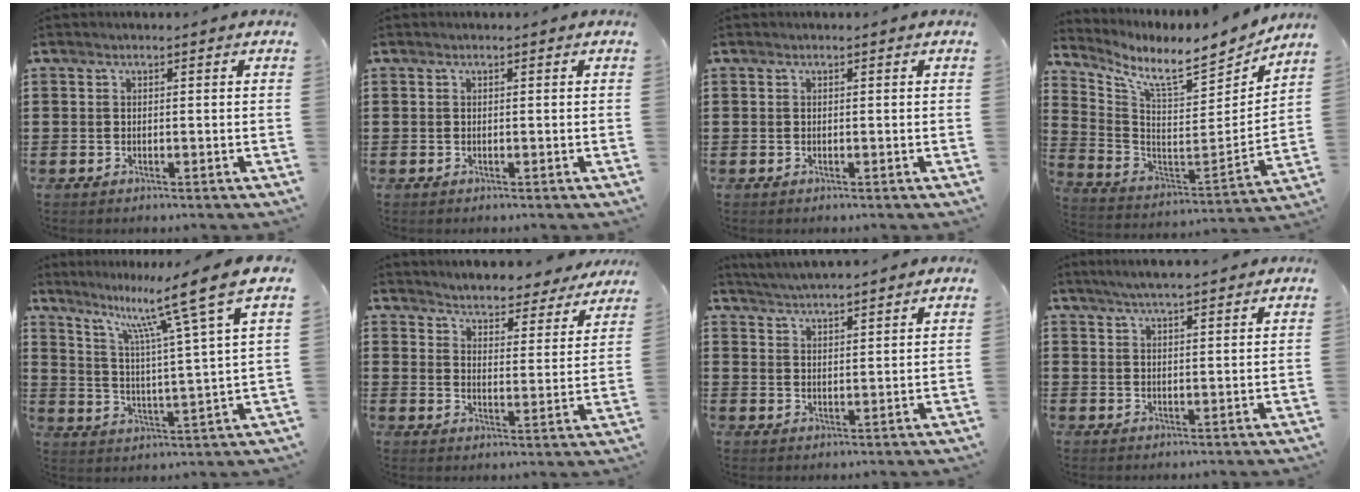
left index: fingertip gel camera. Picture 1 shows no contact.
{"total": 0.0}
{"total": 0.0}
{"total": 8.8, "force": [7.8, 0.9, 4.1], "torque": [-0.103, -0.069, 0.123]}
{"total": 12.2, "force": [9.0, -0.1, 8.2], "torque": [-0.157, -0.060, 0.135]}
{"total": 4.1, "force": [4.1, -0.2, 0.1], "torque": [-0.026, -0.037, 0.067]}
{"total": 3.5, "force": [3.5, -0.3, 0.0], "torque": [-0.012, -0.016, 0.062]}
{"total": 3.8, "force": [3.5, -0.1, 1.6], "torque": [-0.039, -0.006, 0.062]}